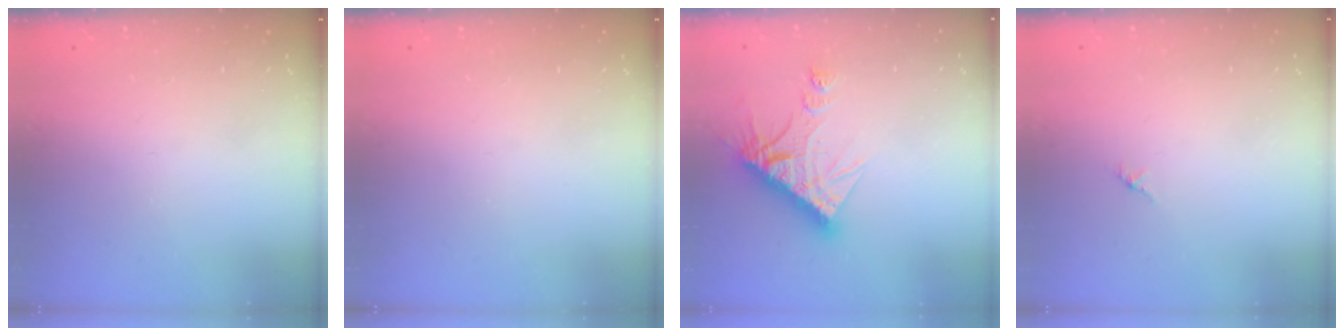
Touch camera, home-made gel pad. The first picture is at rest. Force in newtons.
{"total": 0.0}
{"total": 13.5, "press": 13.5, "slide": 1.1}
{"total": 1.4, "press": 1.4, "slide": 0.4}